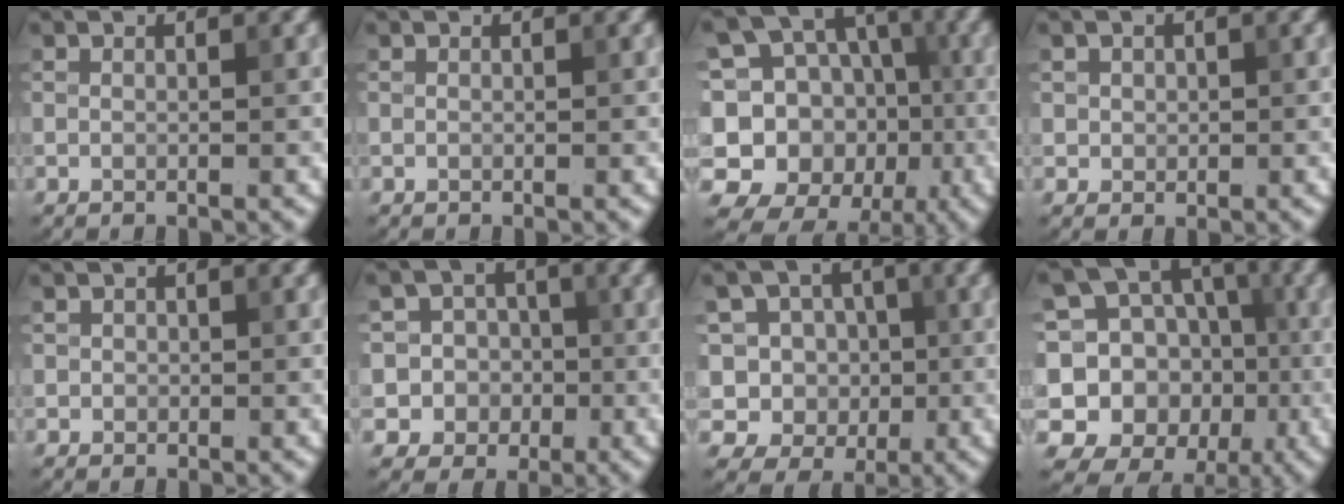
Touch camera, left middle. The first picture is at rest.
{"total": 0.0}
{"total": 13.1, "force": [-1.6, 11.8, 5.6], "torque": [-0.137, 0.025, -0.022]}
{"total": 1.3, "force": [0.3, 1.2, 0.4], "torque": [-0.004, 0.001, 0.009]}
{"total": 0.7, "force": [0.0, 0.7, 0.1], "torque": [0.007, -0.002, -0.001]}
{"total": 7.5, "force": [-0.4, 7.4, 1.5], "torque": [-0.037, 0.032, -0.028]}
{"total": 9.1, "force": [1.3, 8.1, 3.8], "torque": [-0.080, 0.048, -0.019]}
{"total": 13.3, "force": [-0.4, 12.2, 5.4], "torque": [-0.140, 0.032, 0.002]}